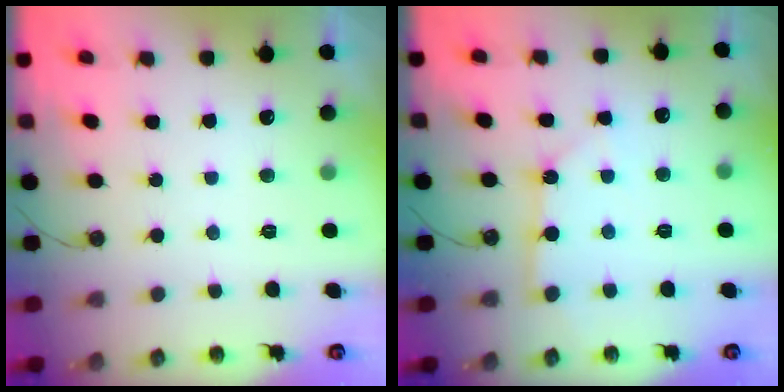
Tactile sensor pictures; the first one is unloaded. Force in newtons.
{"total": 2.8, "press": 2.8, "slide": 0.1}